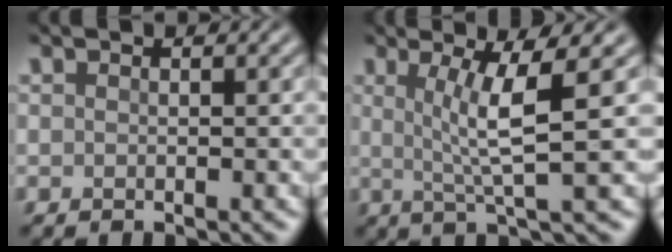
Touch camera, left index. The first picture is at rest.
{"total": 4.9, "force": [0.9, 0.7, 4.7], "torque": [-0.086, -0.001, 0.022]}